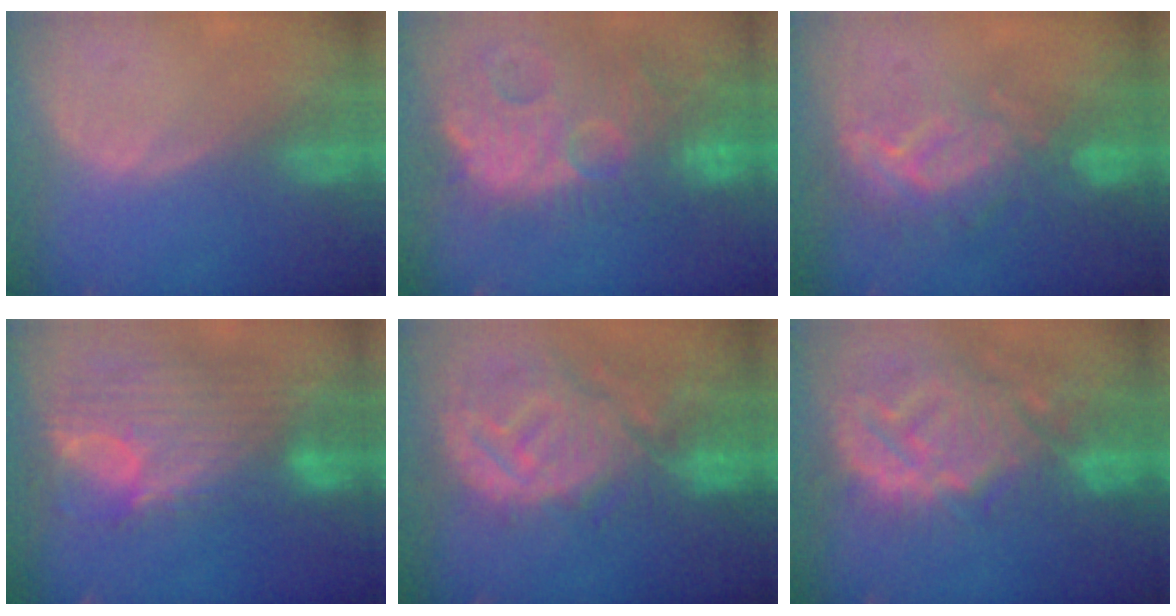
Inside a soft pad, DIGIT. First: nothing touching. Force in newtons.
{"total": 14.8, "press": 12.7, "slide": 7.6}
{"total": 9.2, "press": 8.6, "slide": 3.3}
{"total": 12.2, "press": 10.3, "slide": 6.5}
{"total": 12.8, "press": 11.2, "slide": 6.1}
{"total": 14.3, "press": 12.2, "slide": 7.5}